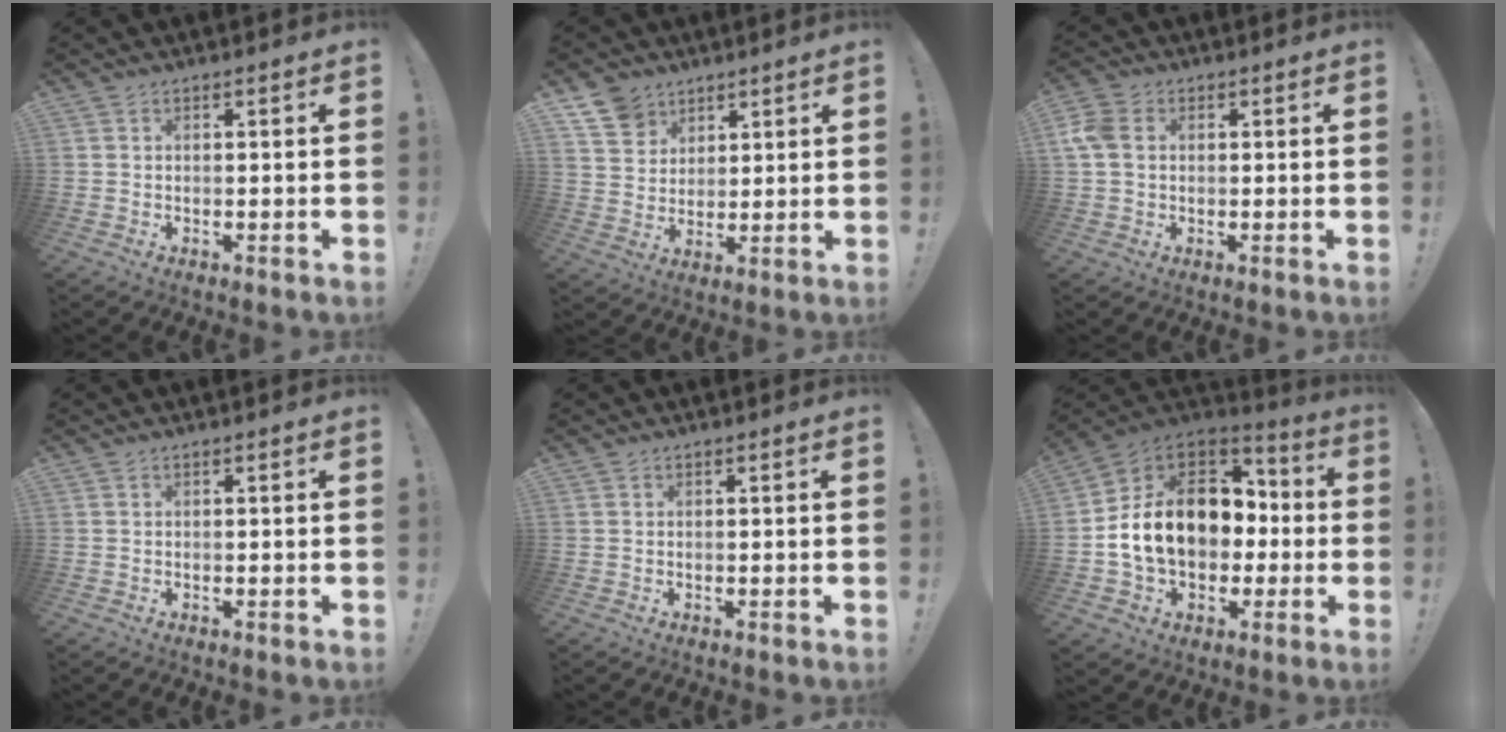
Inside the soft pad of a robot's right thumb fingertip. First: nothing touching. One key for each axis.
{"total": 9.2, "fx": 6.3, "fy": 6.5, "fz": 1.6, "tx": -0.022, "ty": -0.045, "tz": 0.125}
{"total": 7.3, "fx": 1.3, "fy": 5.5, "fz": 4.7, "tx": -0.104, "ty": 0.007, "tz": 0.027}
{"total": 0.0}
{"total": 0.0}
{"total": 19.1, "fx": 1.0, "fy": 14.2, "fz": 12.8, "tx": -0.208, "ty": 0.011, "tz": 0.037}